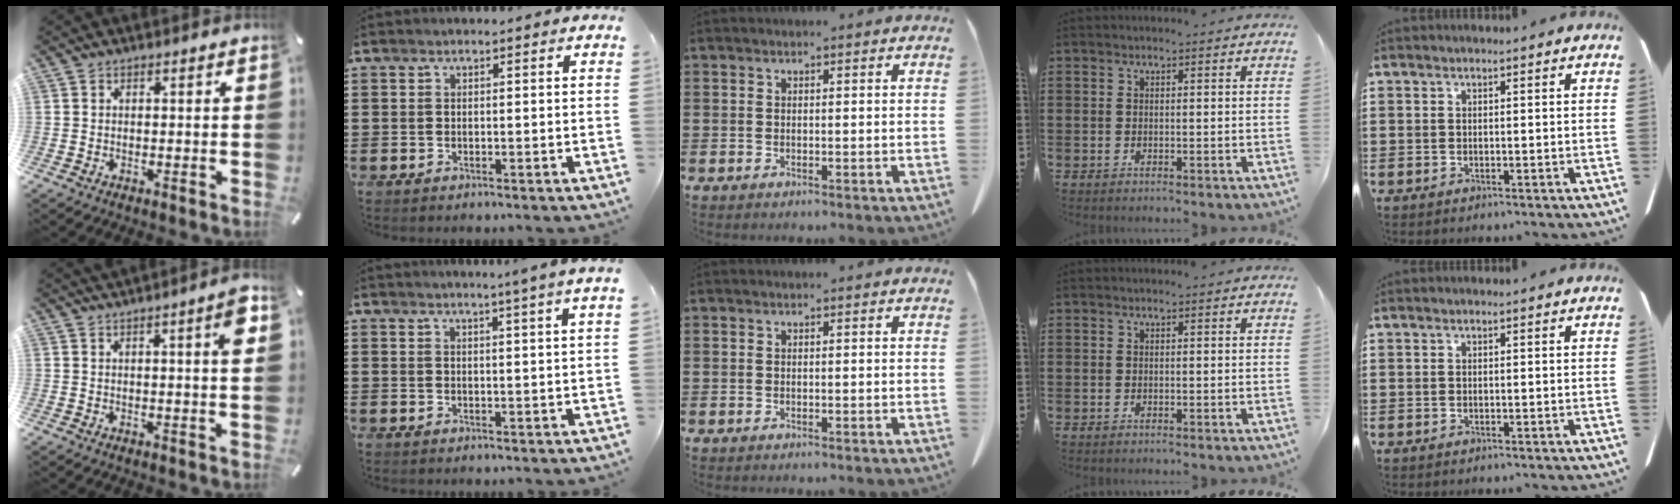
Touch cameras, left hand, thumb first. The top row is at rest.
{"thumb": {"total": 5.5, "force": [2.4, 0.6, 4.9], "torque": [-0.073, -0.010, 0.035]}, "index": {"total": 2.4, "force": [1.7, -1.1, 1.2], "torque": [-0.023, -0.008, 0.030]}}